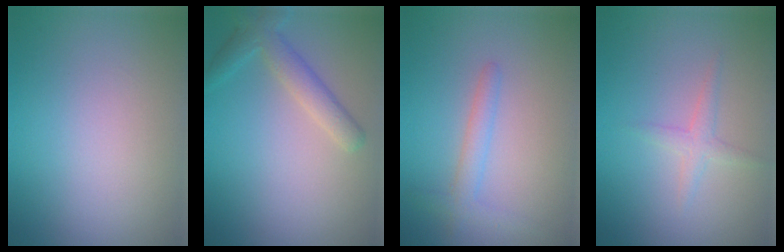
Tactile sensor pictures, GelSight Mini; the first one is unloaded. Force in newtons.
{"total": 2.1, "press": 2.1, "slide": 0.3}
{"total": 2.0, "press": 1.9, "slide": 0.2}
{"total": 1.5, "press": 1.5, "slide": 0.1}